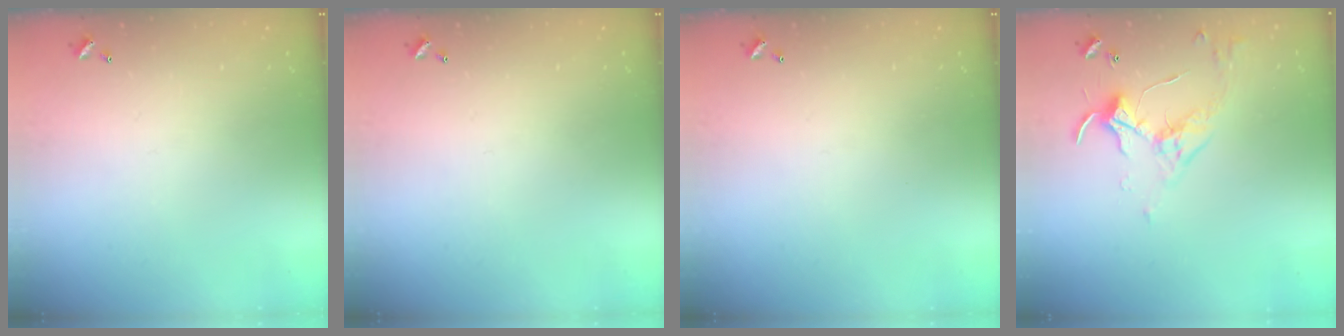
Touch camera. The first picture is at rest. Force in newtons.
{"total": 0.0}
{"total": 0.0}
{"total": 3.4, "press": 3.3, "slide": 0.6}